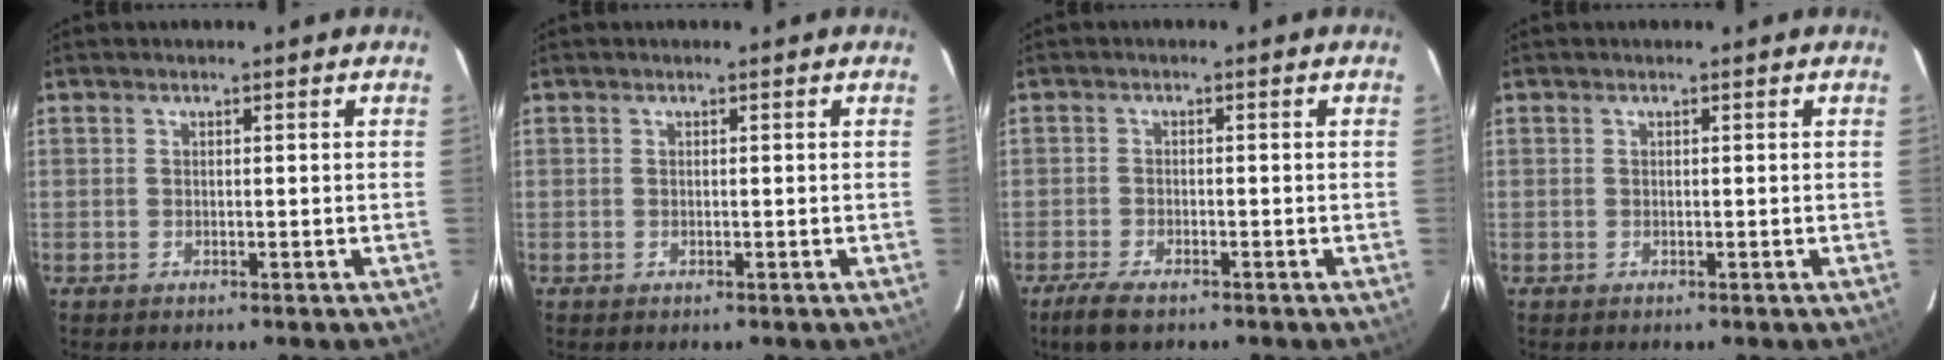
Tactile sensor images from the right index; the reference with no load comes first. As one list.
[{"total": 0.0}, {"total": 4.8, "force": [-3.7, 1.4, 2.8], "torque": [-0.075, -0.011, -0.068]}, {"total": 0.0}]